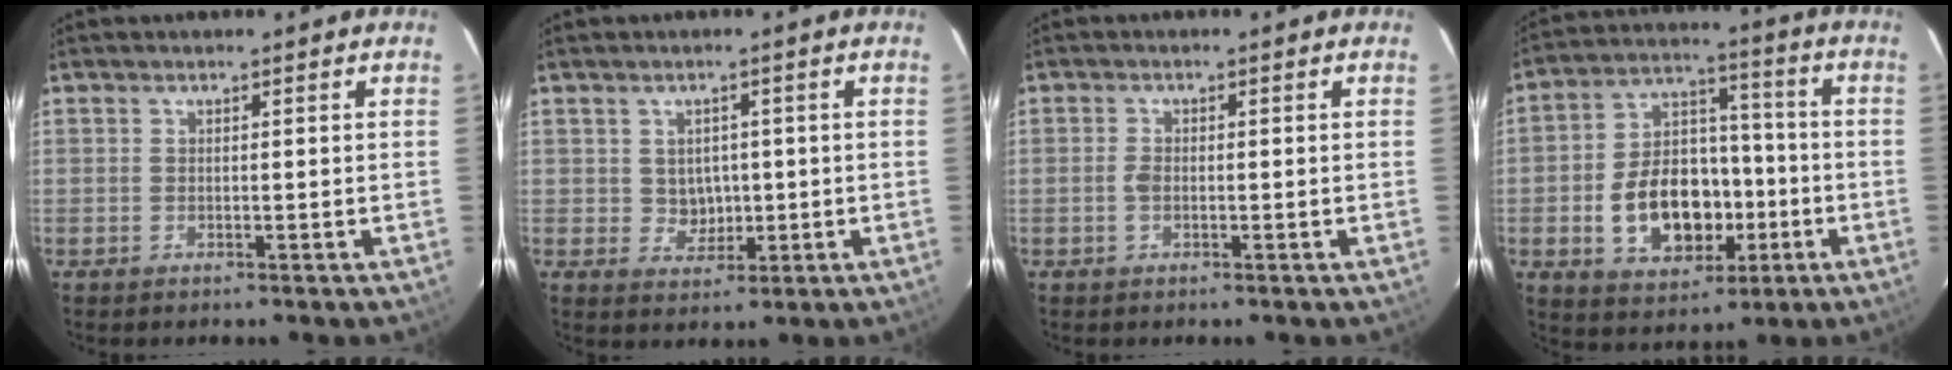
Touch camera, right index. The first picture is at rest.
{"total": 3.7, "force": [0.3, 3.5, 1.2], "torque": [-0.021, 0.008, 0.013]}
{"total": 1.6, "force": [-0.4, 0.9, 1.2], "torque": [-0.026, 0.002, -0.009]}
{"total": 15.9, "force": [-4.2, 10.5, 11.2], "torque": [-0.217, 0.028, -0.049]}